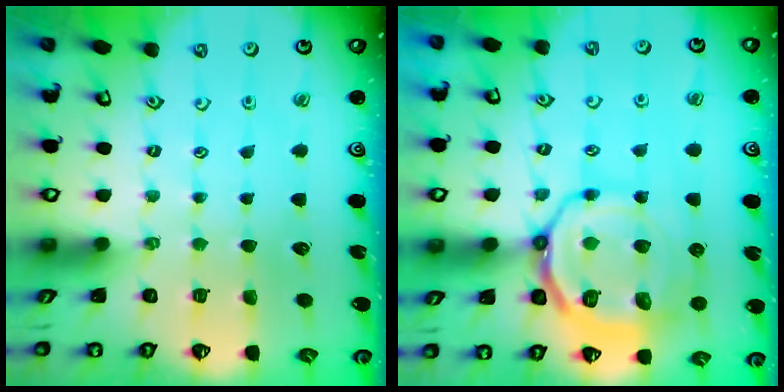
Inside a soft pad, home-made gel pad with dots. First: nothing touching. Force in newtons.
{"total": 13.7, "press": 13.5, "slide": 2.2}